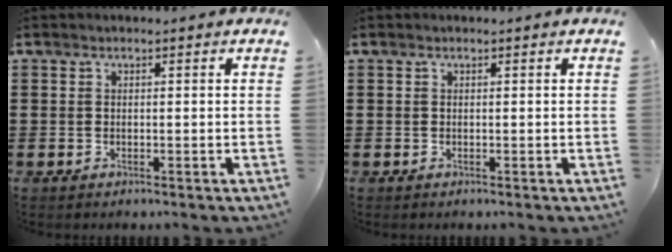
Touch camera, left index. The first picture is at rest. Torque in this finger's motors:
{"motor_torque": [-0.03, -0.02, 0.00, -0.01]}